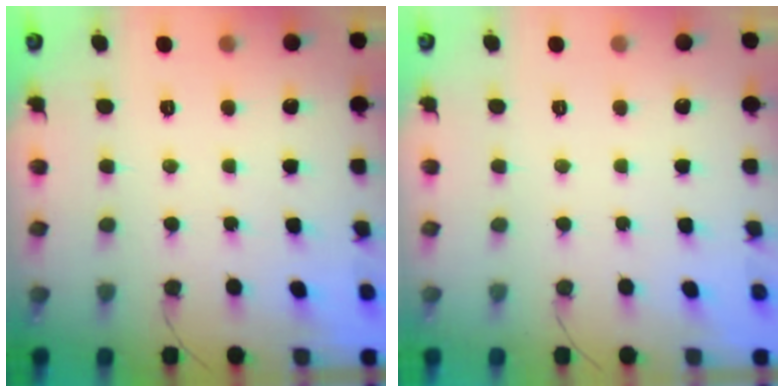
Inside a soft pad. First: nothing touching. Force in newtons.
{"total": 0.0}